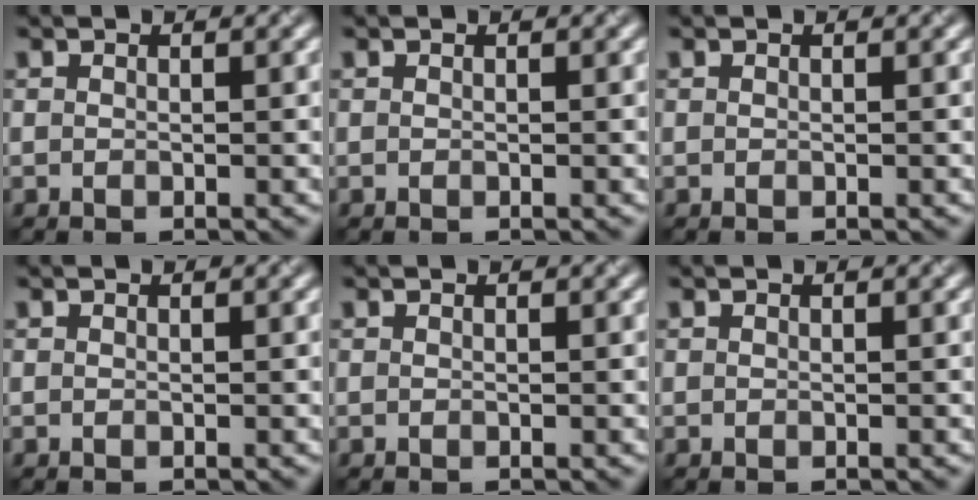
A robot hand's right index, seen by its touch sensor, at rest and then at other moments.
{"total": 0.0}
{"total": 0.0}
{"total": 0.0}
{"total": 0.0}
{"total": 0.0}